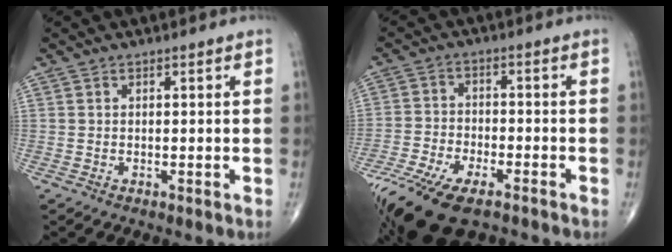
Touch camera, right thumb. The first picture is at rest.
{"total": 15.4, "force": [-10.2, 6.2, 9.8], "torque": [-0.215, 0.010, -0.186]}